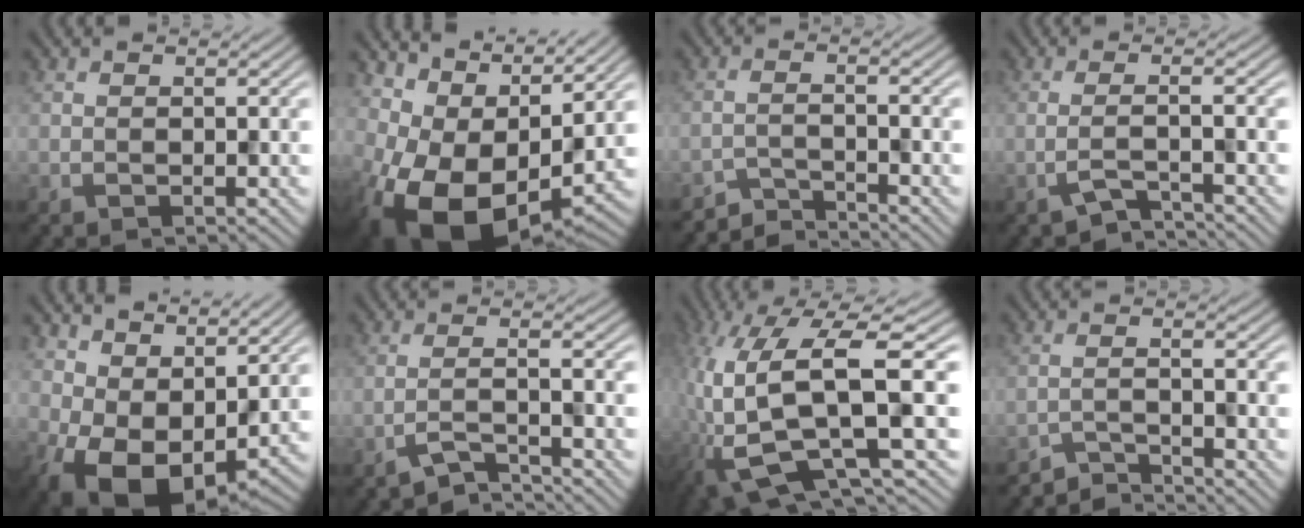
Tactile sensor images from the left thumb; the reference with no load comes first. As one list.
[{"total": 14.2, "force": [0.6, 8.6, 11.2], "torque": [-0.212, -0.033, 0.032]}, {"total": 3.1, "force": [-3.1, 0.2, 0.5], "torque": [-0.003, 0.002, -0.067]}, {"total": 3.2, "force": [-2.2, 0.5, 2.4], "torque": [-0.030, 0.006, -0.065]}, {"total": 11.3, "force": [1.5, 7.4, 8.5], "torque": [-0.176, -0.027, 0.036]}, {"total": 3.7, "force": [-3.2, 0.2, 1.8], "torque": [-0.017, 0.011, -0.079]}, {"total": 16.4, "force": [-2.9, 5.4, 15.2], "torque": [-0.331, 0.000, -0.039]}, {"total": 3.3, "force": [-3.2, 0.2, 0.8], "torque": [-0.007, 0.002, -0.071]}]